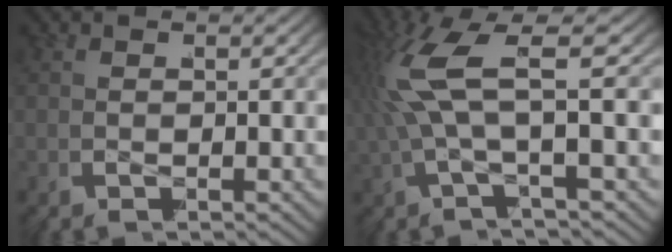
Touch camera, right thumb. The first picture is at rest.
{"total": 7.5, "force": [1.4, 2.8, 6.8], "torque": [-0.139, 0.017, 0.013]}